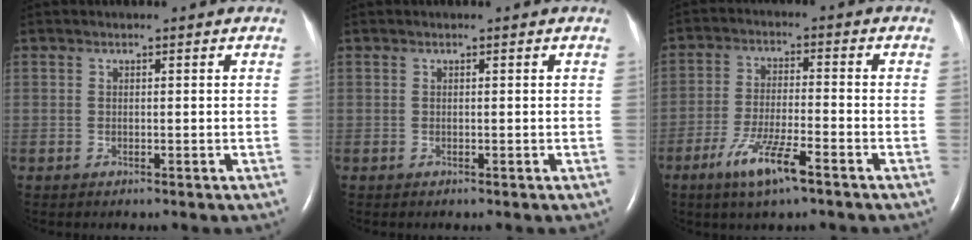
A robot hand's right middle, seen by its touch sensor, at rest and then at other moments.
{"total": 0.0}
{"total": 8.1, "force": [-4.9, 0.9, 6.4], "torque": [-0.130, -0.014, -0.089]}